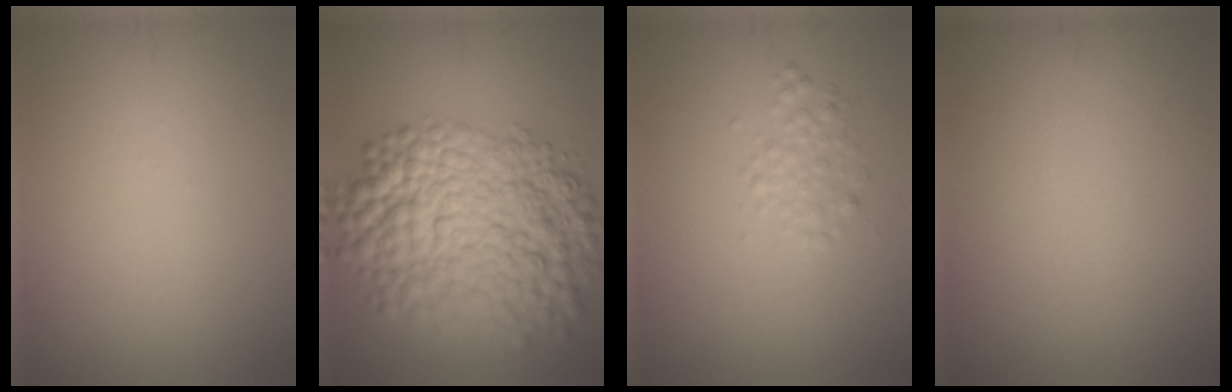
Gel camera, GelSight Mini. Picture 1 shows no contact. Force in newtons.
{"total": 12.2, "press": 12.2, "slide": 0.3}
{"total": 1.7, "press": 1.7, "slide": 0.0}
{"total": 0.0}